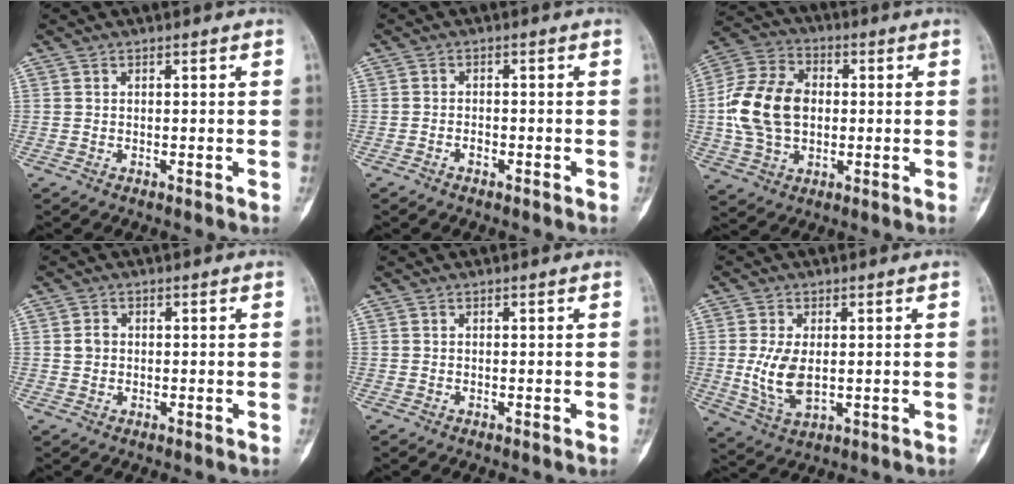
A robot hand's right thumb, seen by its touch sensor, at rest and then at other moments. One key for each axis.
{"total": 1.4, "fx": -0.8, "fy": 0.8, "fz": 0.7, "tx": -0.015, "ty": 0.007, "tz": -0.016}
{"total": 15.6, "fx": 0.2, "fy": 10.9, "fz": 11.1, "tx": -0.200, "ty": 0.020, "tz": 0.003}
{"total": 2.0, "fx": 0.1, "fy": 1.7, "fz": 1.0, "tx": -0.007, "ty": 0.004, "tz": 0.002}
{"total": 0.0}
{"total": 7.8, "fx": -0.1, "fy": 4.4, "fz": 6.5, "tx": -0.127, "ty": -0.011, "tz": 0.007}